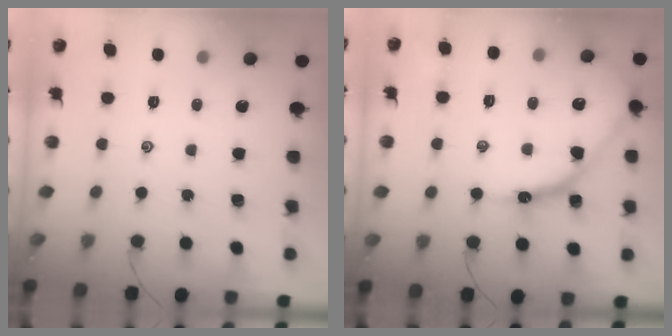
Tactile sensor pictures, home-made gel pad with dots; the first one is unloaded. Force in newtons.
{"total": 14.2, "press": 14.2, "slide": 0.9}